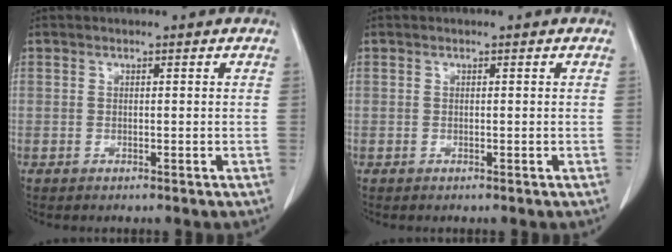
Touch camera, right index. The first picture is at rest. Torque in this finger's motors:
{"motor_torque": [0.00, 0.00, 0.00, 0.00]}